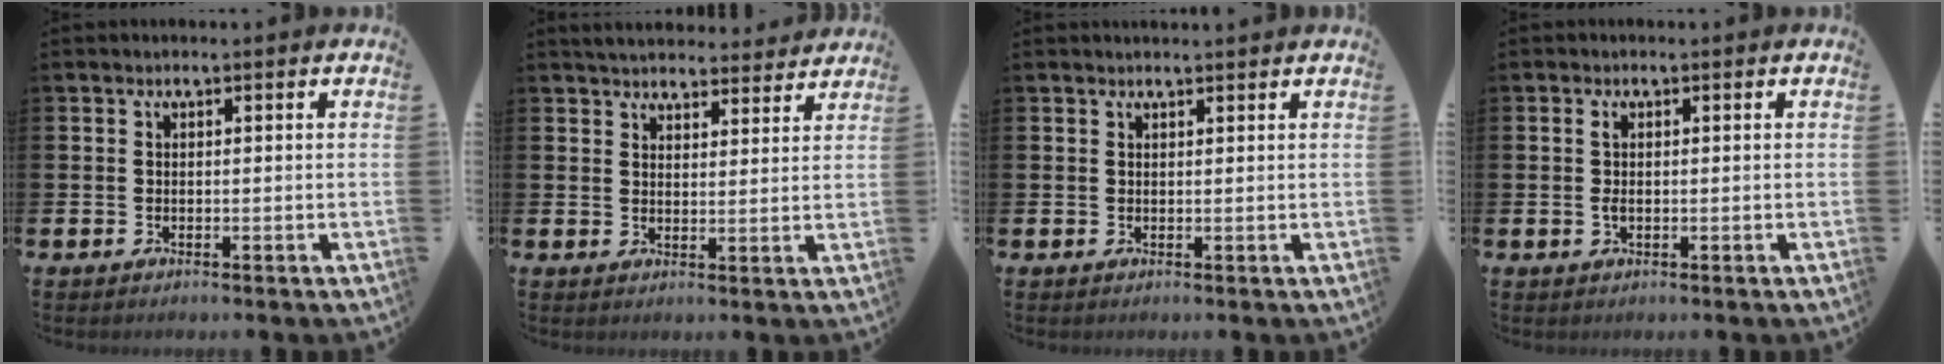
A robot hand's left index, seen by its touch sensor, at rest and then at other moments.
{"total": 4.5, "force": [4.5, 0.8, 0.1], "torque": [-0.011, -0.025, 0.079]}
{"total": 0.9, "force": [0.8, -0.1, 0.1], "torque": [0.010, -0.006, 0.014]}
{"total": 1.4, "force": [0.2, 0.7, 1.2], "torque": [-0.025, 0.005, 0.000]}